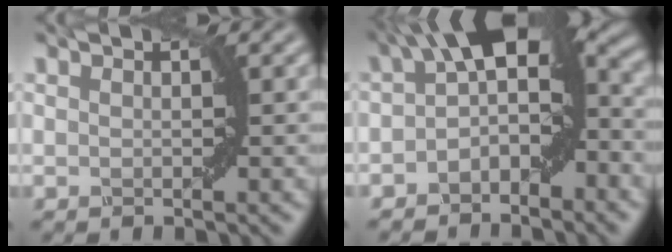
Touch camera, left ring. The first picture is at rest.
{"total": 8.3, "force": [-0.7, 4.0, 7.2], "torque": [-0.105, 0.027, -0.030]}